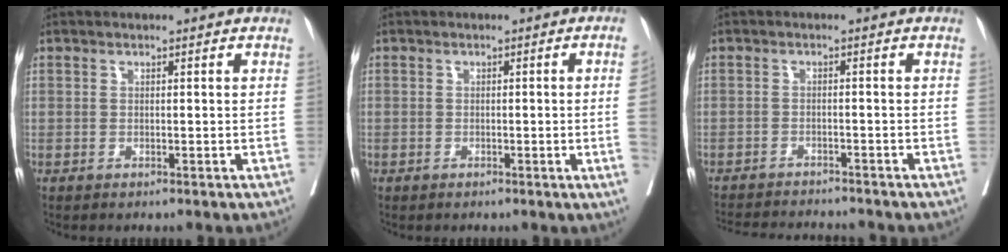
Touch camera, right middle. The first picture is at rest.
{"total": 2.9, "force": [-0.5, -1.0, 2.6], "torque": [-0.033, -0.004, -0.007]}
{"total": 9.8, "force": [-9.3, 0.9, 2.7], "torque": [-0.039, -0.004, -0.133]}